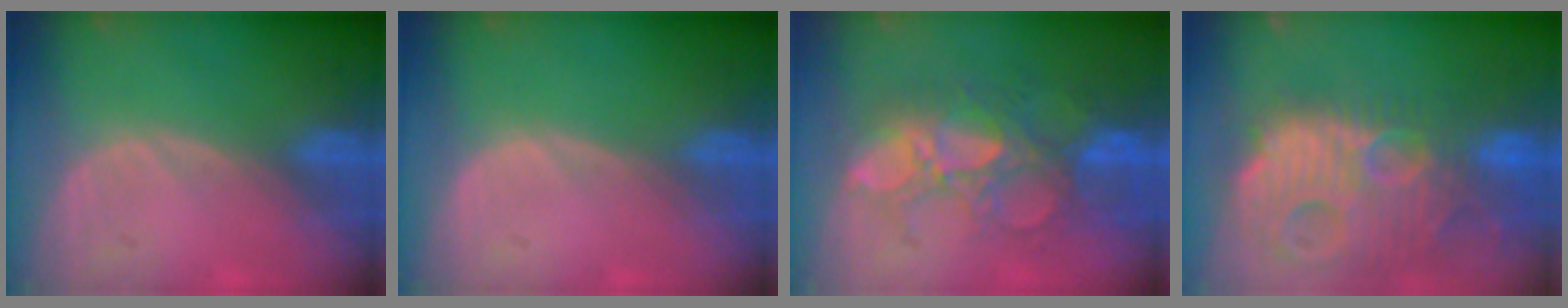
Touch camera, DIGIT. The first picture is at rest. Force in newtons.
{"total": 0.0}
{"total": 11.1, "press": 9.6, "slide": 5.5}
{"total": 14.8, "press": 12.8, "slide": 7.5}